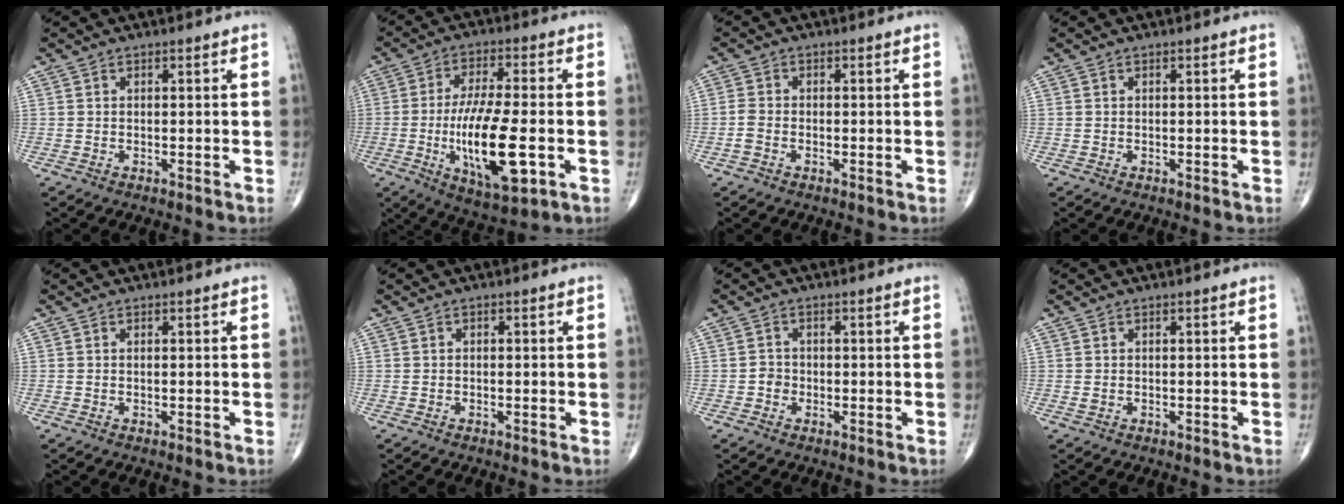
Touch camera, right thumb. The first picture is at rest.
{"total": 16.7, "force": [-3.5, 5.3, 15.4], "torque": [-0.276, -0.004, -0.053]}
{"total": 2.2, "force": [-0.9, 1.4, 1.4], "torque": [-0.037, 0.008, -0.021]}
{"total": 0.0}
{"total": 0.0}
{"total": 0.5, "force": [-0.1, 0.4, 0.3], "torque": [-0.002, 0.002, -0.007]}
{"total": 1.8, "force": [-0.7, 1.6, 0.5], "torque": [0.001, 0.007, -0.017]}
{"total": 0.6, "force": [-0.1, 0.5, 0.4], "torque": [-0.011, 0.004, 0.001]}